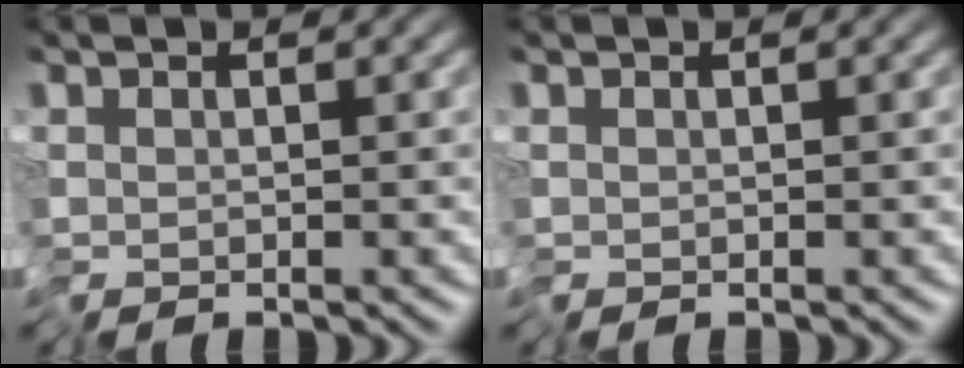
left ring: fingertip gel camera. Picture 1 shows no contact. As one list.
[{"total": 0.0}]